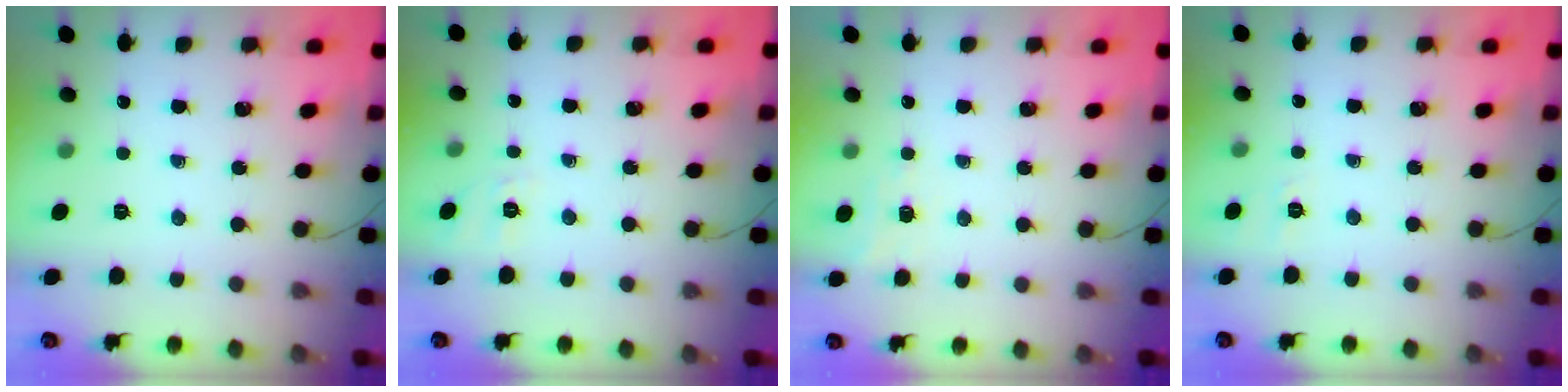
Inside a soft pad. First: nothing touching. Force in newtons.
{"total": 2.0, "press": 0.2, "slide": 1.9}
{"total": 5.4, "press": 5.2, "slide": 1.3}
{"total": 3.5, "press": 3.2, "slide": 1.5}